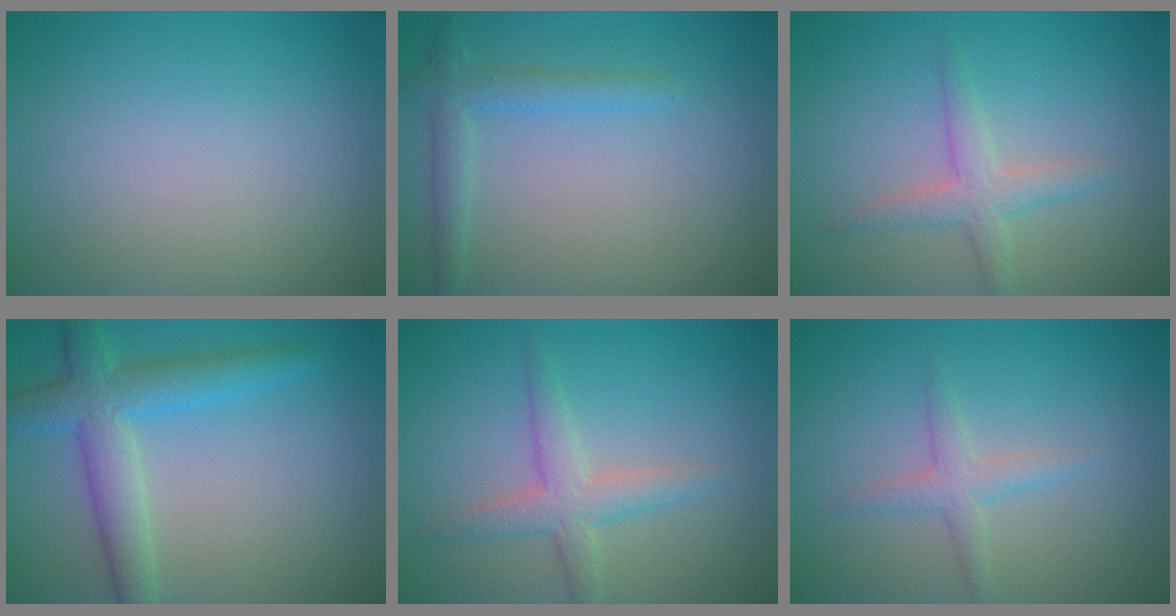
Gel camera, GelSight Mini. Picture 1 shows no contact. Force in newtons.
{"total": 2.3, "press": 2.3, "slide": 0.2}
{"total": 2.5, "press": 2.5, "slide": 0.1}
{"total": 4.8, "press": 4.8, "slide": 0.2}
{"total": 2.9, "press": 2.9, "slide": 0.1}
{"total": 1.8, "press": 1.8, "slide": 0.0}